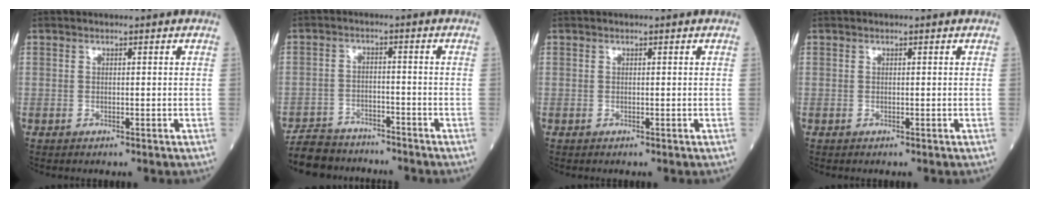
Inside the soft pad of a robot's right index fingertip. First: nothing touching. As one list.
[{"total": 8.4, "force": [-7.8, 3.0, 1.3], "torque": [-0.020, 0.001, -0.126]}, {"total": 0.0}, {"total": 0.0}]